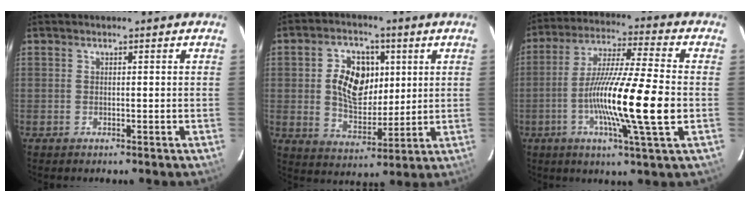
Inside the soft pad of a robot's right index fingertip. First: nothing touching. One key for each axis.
{"total": 11.5, "fx": 2.4, "fy": 7.3, "fz": 8.6, "tx": -0.155, "ty": 0.015, "tz": 0.048}
{"total": 16.8, "fx": -3.6, "fy": 0.0, "fz": 16.4, "tx": -0.297, "ty": -0.008, "tz": -0.072}